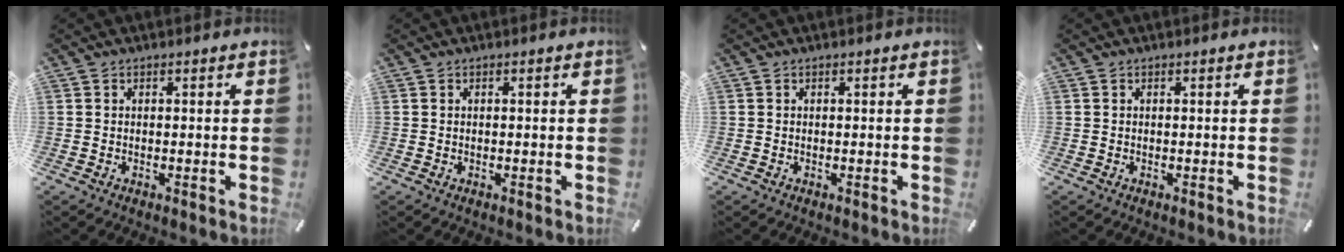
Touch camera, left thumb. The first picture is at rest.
{"total": 0.0}
{"total": 0.0}
{"total": 0.0}